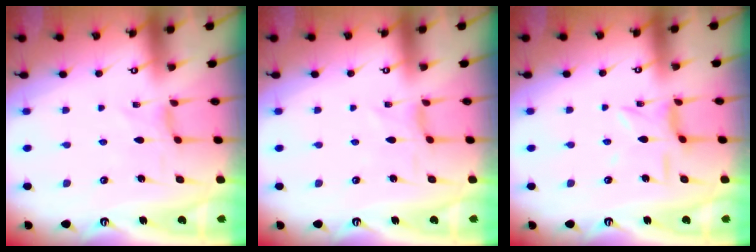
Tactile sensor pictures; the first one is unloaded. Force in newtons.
{"total": 0.7, "press": 0.6, "slide": 0.3}
{"total": 4.0, "press": 4.0, "slide": 0.3}